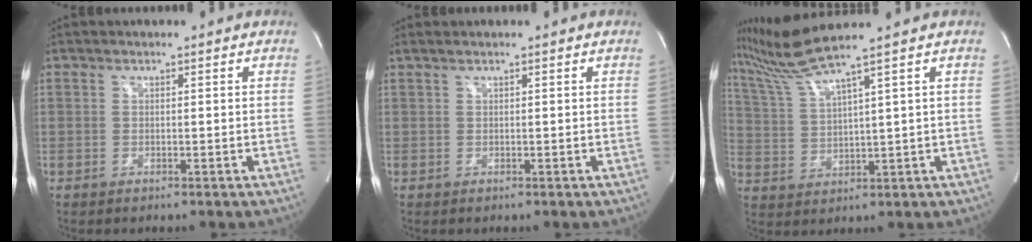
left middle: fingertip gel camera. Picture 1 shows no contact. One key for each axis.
{"total": 0.9, "fx": 0.7, "fy": -0.1, "fz": 0.6, "tx": -0.018, "ty": 0.016, "tz": 0.018}
{"total": 5.2, "fx": 4.3, "fy": -2.4, "fz": 1.7, "tx": -0.054, "ty": -0.001, "tz": 0.101}